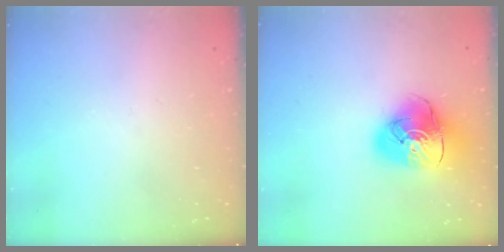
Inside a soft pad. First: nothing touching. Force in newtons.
{"total": 13.9, "press": 13.8, "slide": 1.7}